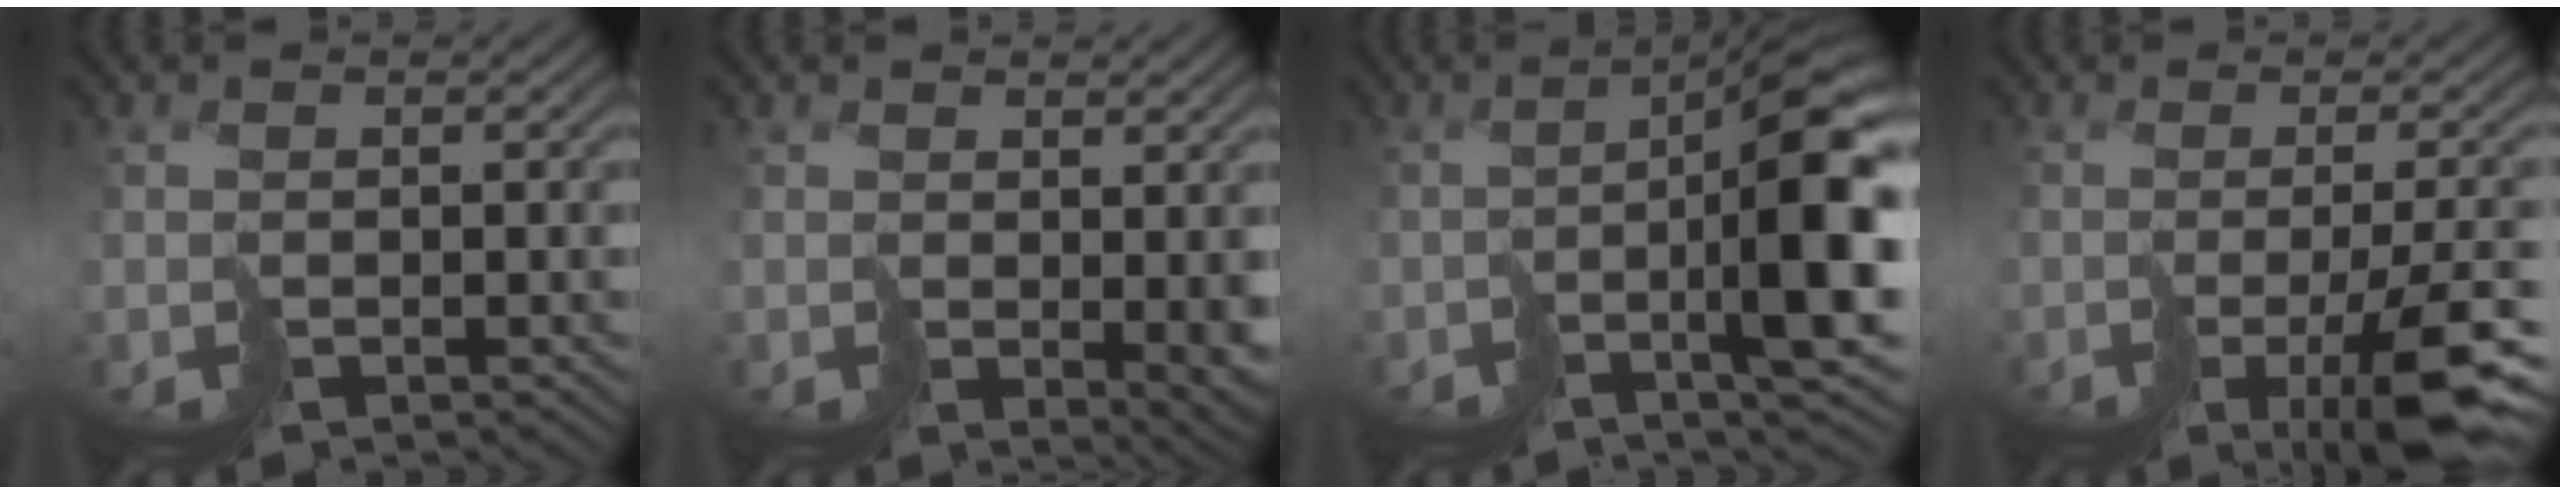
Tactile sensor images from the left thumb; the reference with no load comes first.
{"total": 3.7, "force": [0.2, 1.0, 3.6], "torque": [-0.049, -0.009, 0.003]}
{"total": 13.1, "force": [-2.9, 3.1, 12.4], "torque": [-0.184, -0.002, -0.052]}
{"total": 10.9, "force": [-4.8, 2.7, 9.4], "torque": [-0.145, -0.015, -0.077]}